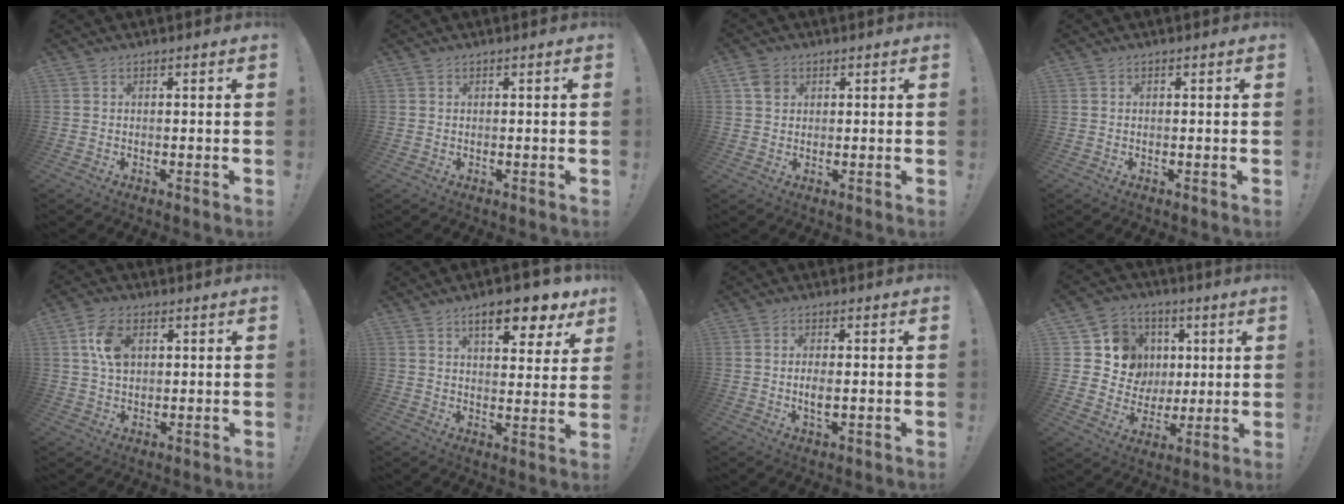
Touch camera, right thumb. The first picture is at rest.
{"total": 0.0}
{"total": 4.1, "force": [1.7, 3.2, 1.9], "torque": [-0.016, -0.002, 0.031]}
{"total": 0.0}
{"total": 8.7, "force": [2.5, 5.8, 6.0], "torque": [-0.106, 0.005, 0.049]}
{"total": 11.4, "force": [6.9, 3.5, 8.4], "torque": [-0.113, -0.038, 0.111]}
{"total": 3.8, "force": [-0.2, 1.6, 3.4], "torque": [-0.056, -0.002, -0.008]}
{"total": 12.1, "force": [2.9, 11.3, 3.1], "torque": [-0.041, -0.013, 0.079]}